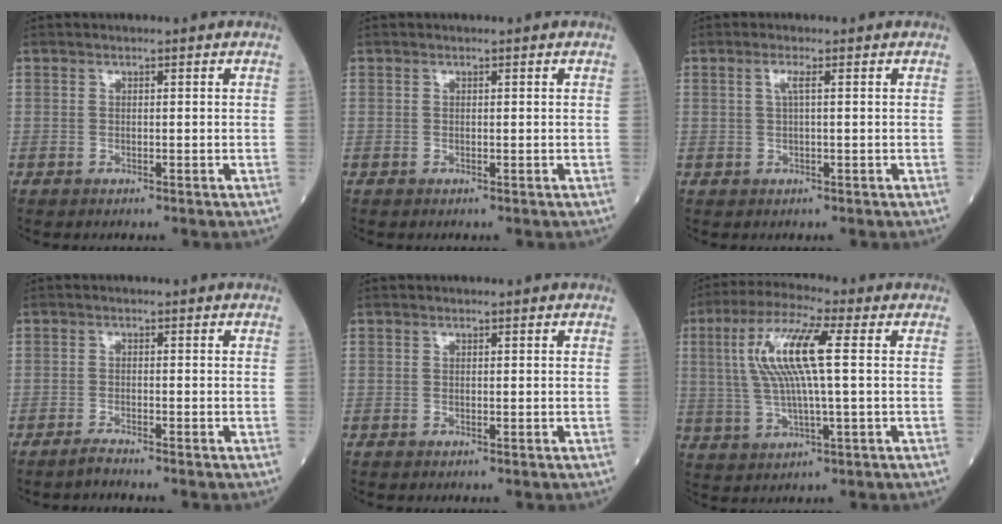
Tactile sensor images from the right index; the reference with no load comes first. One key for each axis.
{"total": 0.0}
{"total": 1.4, "fx": 0.3, "fy": -0.1, "fz": 1.4, "tx": -0.033, "ty": 0.003, "tz": 0.006}
{"total": 1.7, "fx": -1.7, "fy": -0.3, "fz": 0.4, "tx": -0.015, "ty": -0.002, "tz": -0.030}
{"total": 0.0}
{"total": 11.2, "fx": 2.6, "fy": 0.2, "fz": 10.9, "tx": -0.238, "ty": 0.011, "tz": 0.049}